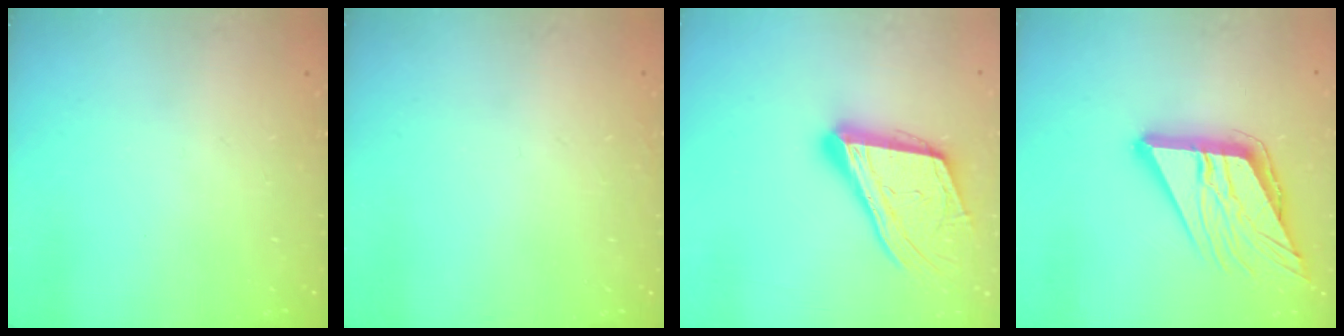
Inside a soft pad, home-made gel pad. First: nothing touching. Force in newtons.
{"total": 1.5, "press": 1.5, "slide": 0.1}
{"total": 19.1, "press": 18.9, "slide": 2.6}
{"total": 17.6, "press": 17.5, "slide": 2.0}